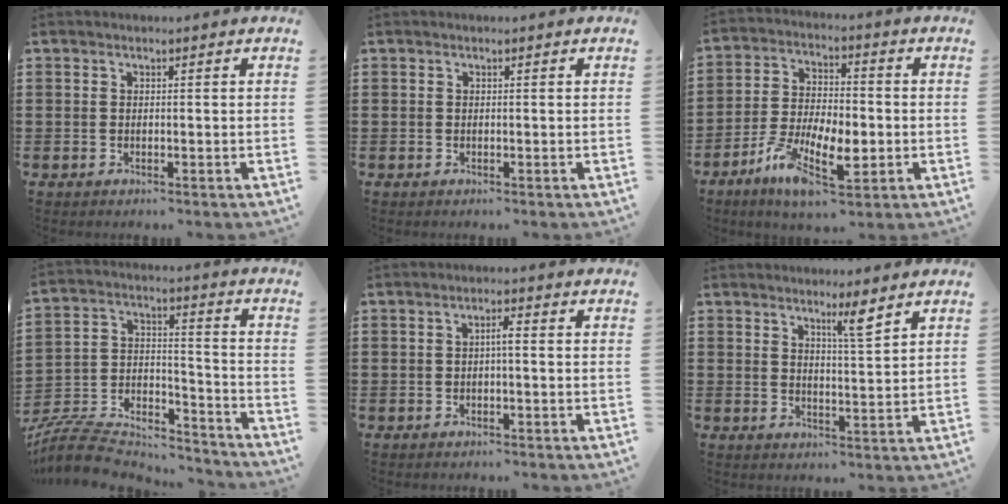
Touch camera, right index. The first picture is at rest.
{"total": 0.0}
{"total": 10.0, "force": [-4.1, 4.4, 8.0], "torque": [-0.171, 0.001, -0.076]}
{"total": 9.0, "force": [-8.4, 2.2, 2.1], "torque": [-0.051, 0.007, -0.169]}
{"total": 1.9, "force": [-0.3, 0.2, 1.8], "torque": [-0.036, 0.003, -0.007]}
{"total": 4.3, "force": [3.1, 0.0, 3.0], "torque": [-0.051, -0.005, 0.049]}